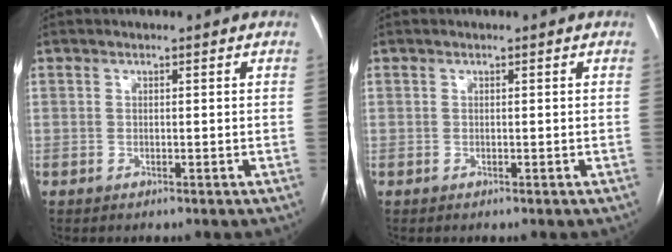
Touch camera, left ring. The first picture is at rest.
{"total": 0.0}